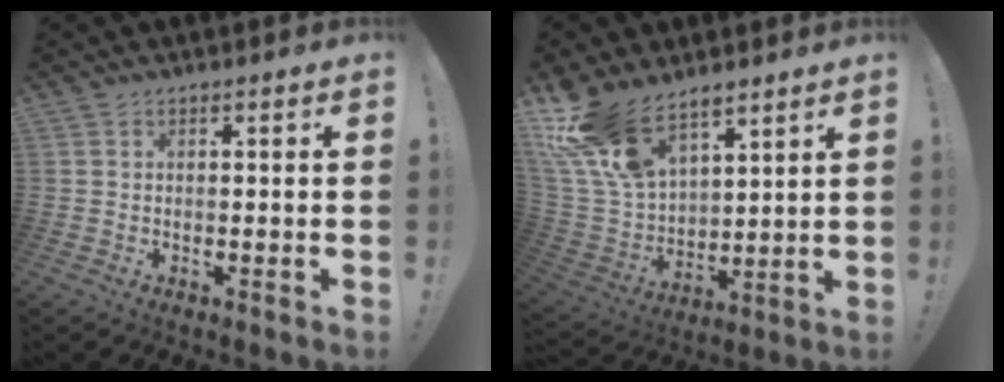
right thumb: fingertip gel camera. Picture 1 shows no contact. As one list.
[{"total": 16.8, "force": [12.4, 8.1, 8.1], "torque": [-0.181, -0.079, 0.238]}]